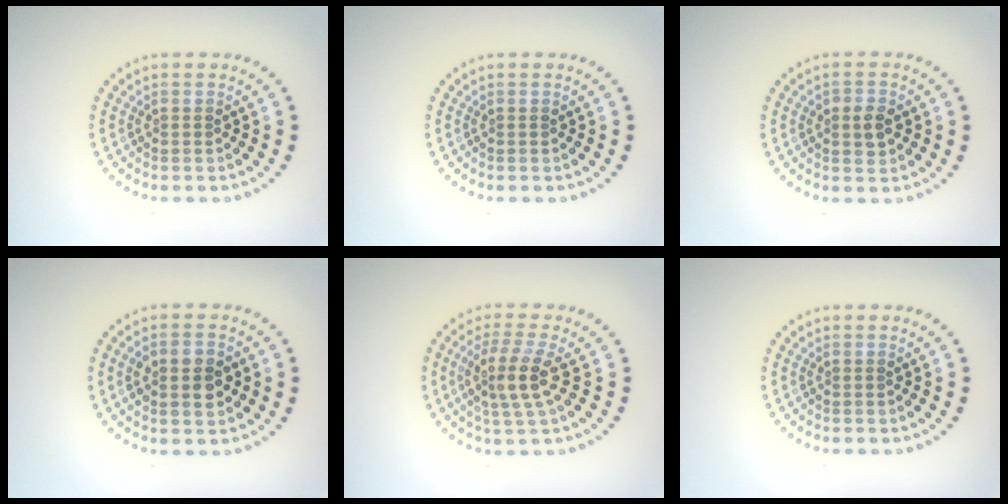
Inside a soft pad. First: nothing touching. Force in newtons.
{"total": 0.0}
{"total": 2.0, "press": 2.0, "slide": 0.2}
{"total": 3.8, "press": 3.8, "slide": 0.3}
{"total": 3.7, "press": 3.2, "slide": 1.8}
{"total": 0.0}